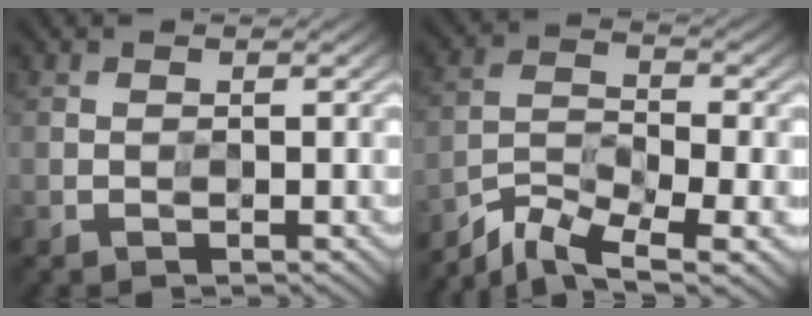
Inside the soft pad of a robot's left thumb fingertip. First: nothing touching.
{"total": 7.7, "force": [-5.6, 2.2, 4.8], "torque": [-0.099, -0.013, -0.113]}